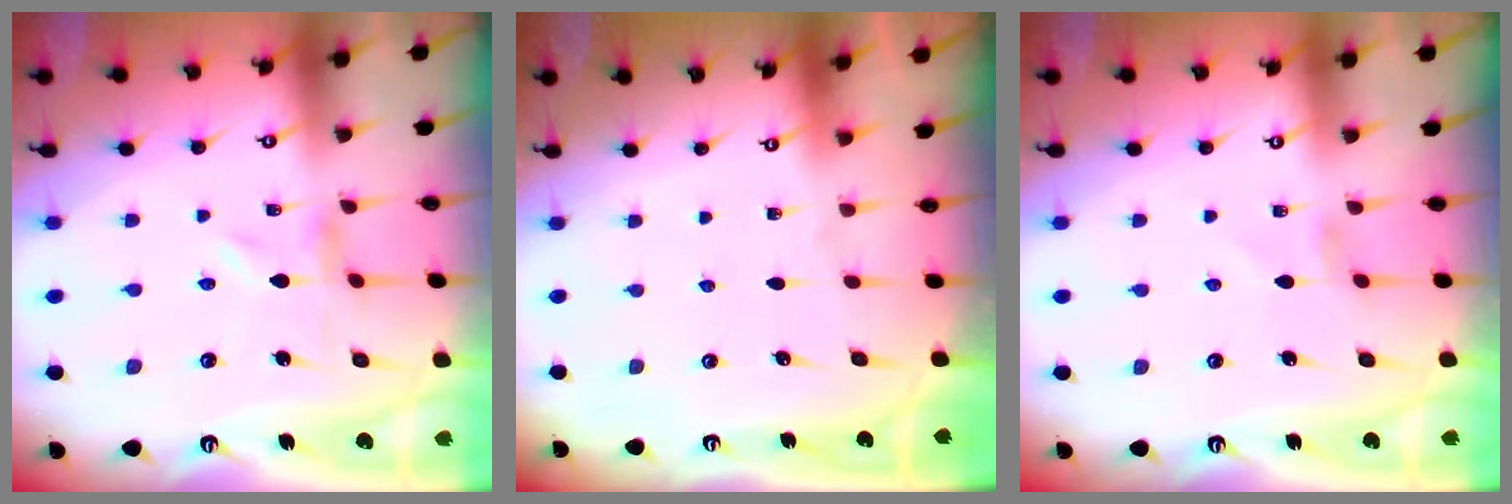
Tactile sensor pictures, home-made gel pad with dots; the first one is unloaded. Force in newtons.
{"total": 0.0}
{"total": 1.2, "press": 1.1, "slide": 0.4}